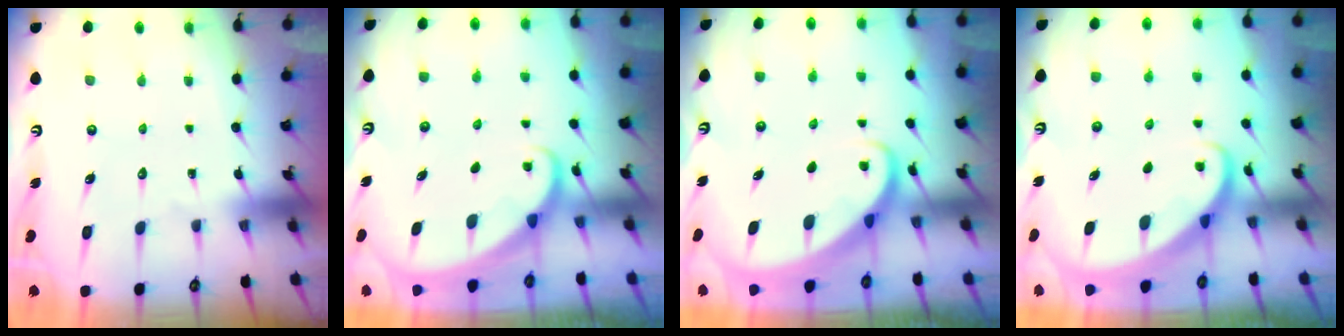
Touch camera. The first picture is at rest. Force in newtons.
{"total": 1.6, "press": 1.6, "slide": 0.1}
{"total": 2.6, "press": 2.6, "slide": 0.3}
{"total": 2.5, "press": 2.5, "slide": 0.2}